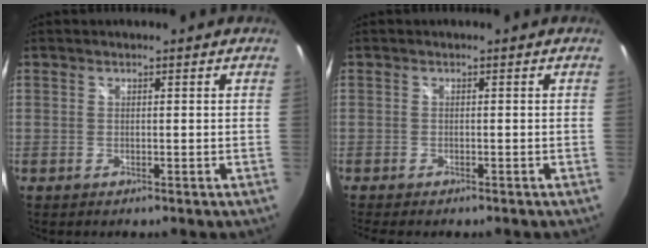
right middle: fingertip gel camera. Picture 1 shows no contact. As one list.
[{"total": 3.9, "force": [-3.2, 0.8, 2.0], "torque": [-0.039, -0.022, -0.051]}]